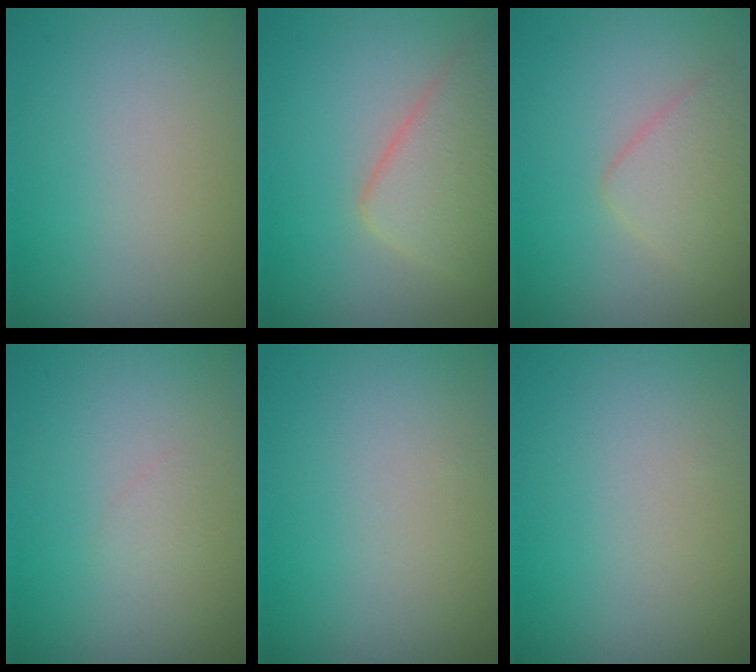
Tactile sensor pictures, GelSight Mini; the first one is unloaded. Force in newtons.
{"total": 5.1, "press": 5.1, "slide": 0.1}
{"total": 2.7, "press": 2.7, "slide": 0.2}
{"total": 0.6, "press": 0.6, "slide": 0.1}
{"total": 0.0}
{"total": 0.0}